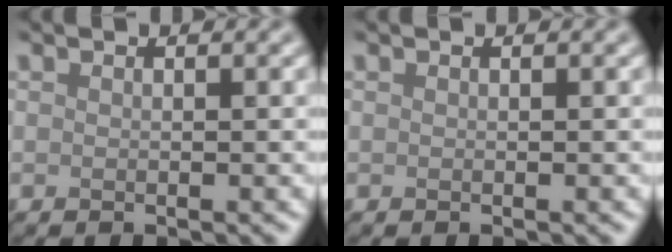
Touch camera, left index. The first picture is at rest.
{"total": 0.0}